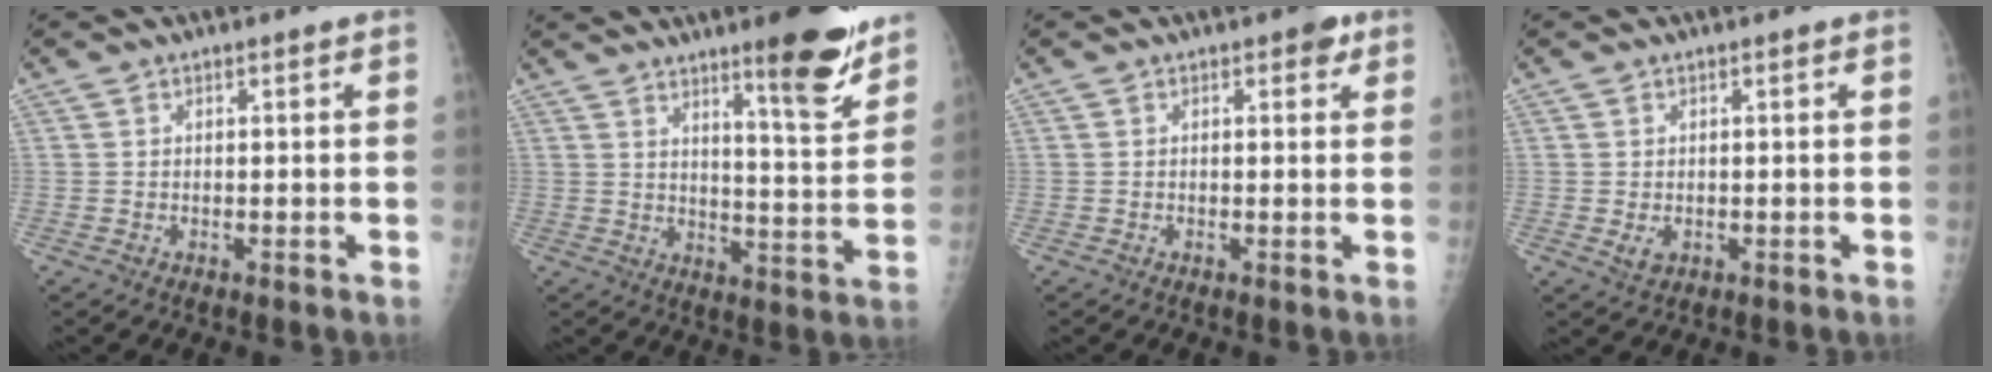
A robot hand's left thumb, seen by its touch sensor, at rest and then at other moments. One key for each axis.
{"total": 12.2, "fx": 8.6, "fy": 1.8, "fz": 8.5, "tx": -0.098, "ty": -0.065, "tz": 0.126}
{"total": 2.2, "fx": 1.1, "fy": 1.2, "fz": 1.4, "tx": -0.004, "ty": -0.001, "tz": 0.010}
{"total": 2.3, "fx": 0.0, "fy": 1.5, "fz": 1.8, "tx": -0.024, "ty": -0.006, "tz": 0.006}